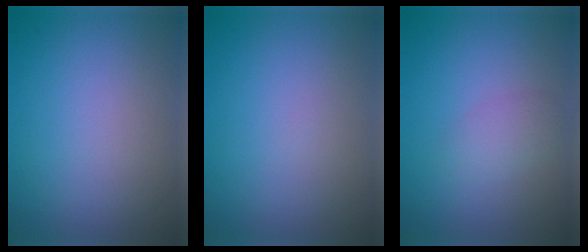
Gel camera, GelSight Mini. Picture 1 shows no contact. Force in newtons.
{"total": 0.0}
{"total": 1.8, "press": 1.8, "slide": 0.1}